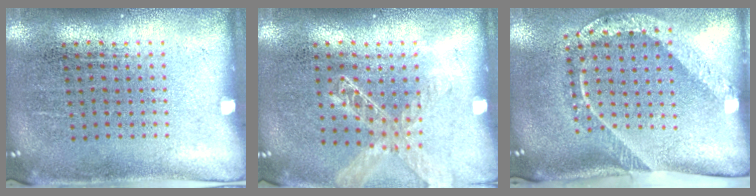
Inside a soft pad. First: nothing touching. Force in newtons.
{"total": 1.3, "press": 1.3, "slide": 0.2}
{"total": 2.4, "press": 1.7, "slide": 1.7}